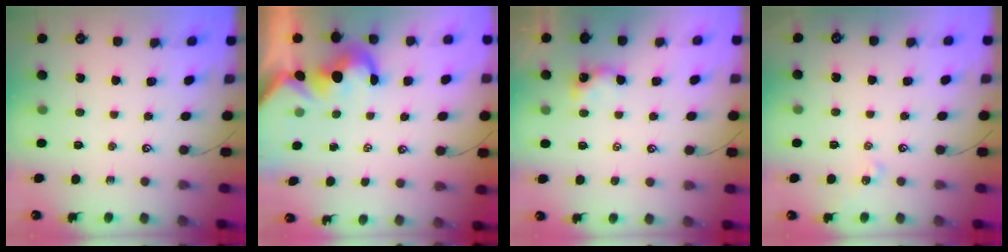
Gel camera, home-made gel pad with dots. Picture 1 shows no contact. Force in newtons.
{"total": 3.0, "press": 2.8, "slide": 1.1}
{"total": 0.8, "press": 0.6, "slide": 0.4}
{"total": 3.6, "press": 3.6, "slide": 0.6}